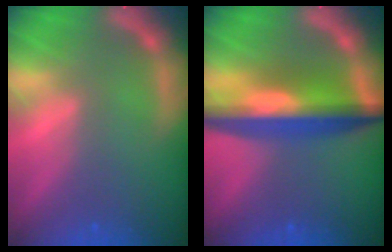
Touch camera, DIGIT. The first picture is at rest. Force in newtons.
{"total": 9.0}